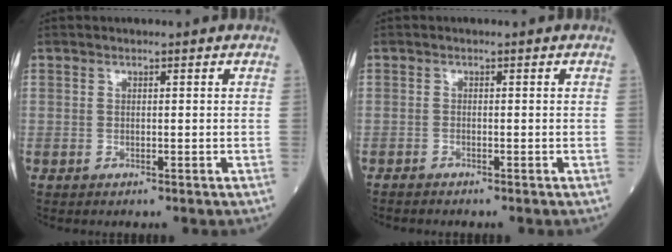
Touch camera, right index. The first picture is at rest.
{"total": 1.0, "force": [-1.0, 0.1, 0.2], "torque": [-0.006, -0.001, -0.015]}